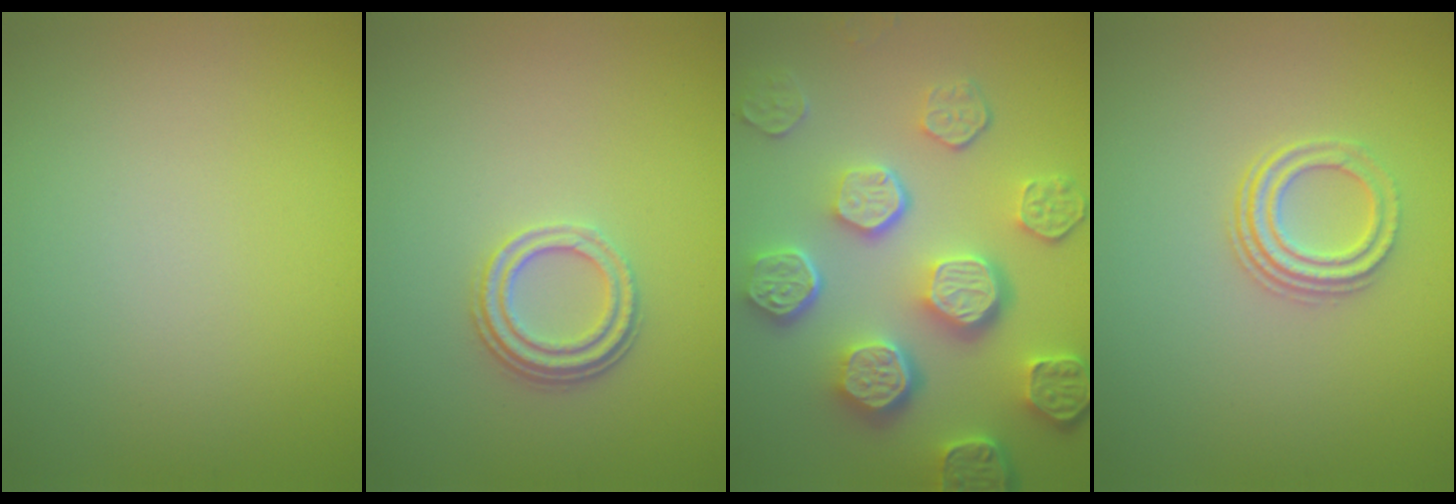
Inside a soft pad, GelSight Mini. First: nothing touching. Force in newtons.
{"total": 2.4, "press": 2.0, "slide": 1.3}
{"total": 8.5, "press": 6.2, "slide": 5.8}
{"total": 2.8, "press": 2.2, "slide": 1.8}